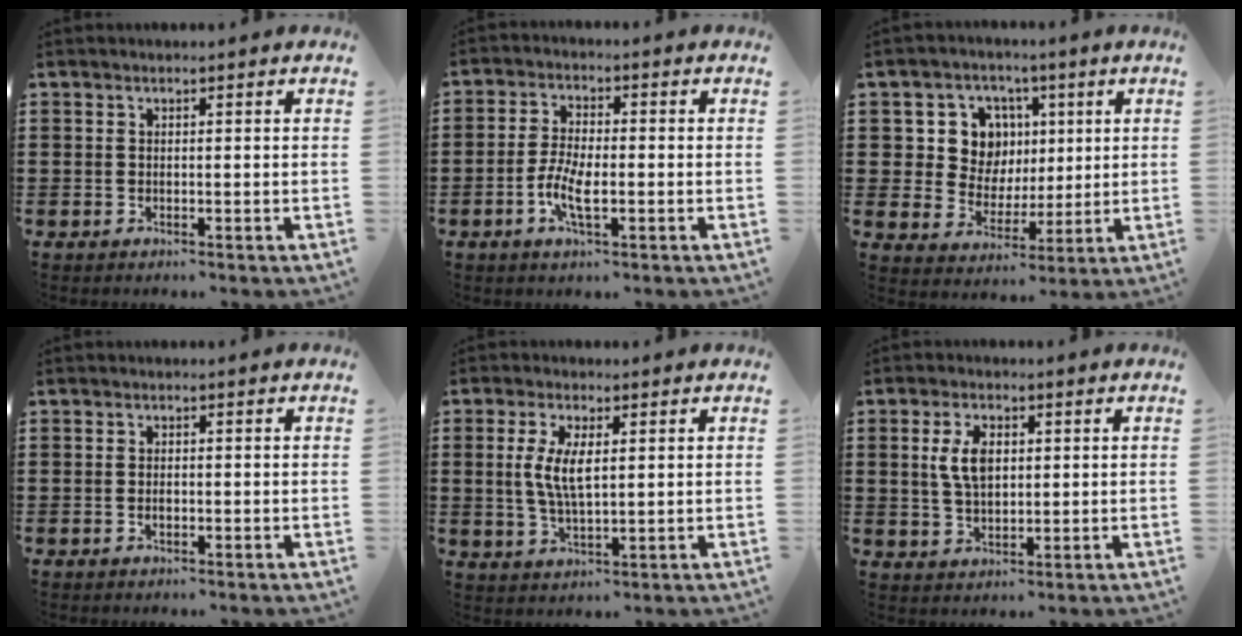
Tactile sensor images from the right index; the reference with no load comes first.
{"total": 5.5, "force": [-1.8, 2.0, 4.8], "torque": [-0.108, -0.005, -0.039]}
{"total": 9.3, "force": [2.4, 8.2, 3.7], "torque": [-0.087, 0.013, 0.047]}
{"total": 1.1, "force": [-0.3, 0.5, 0.9], "torque": [-0.018, -0.002, -0.005]}
{"total": 5.8, "force": [0.9, 2.3, 5.3], "torque": [-0.113, 0.005, 0.012]}
{"total": 5.7, "force": [1.1, 3.1, 4.6], "torque": [-0.105, 0.010, 0.016]}